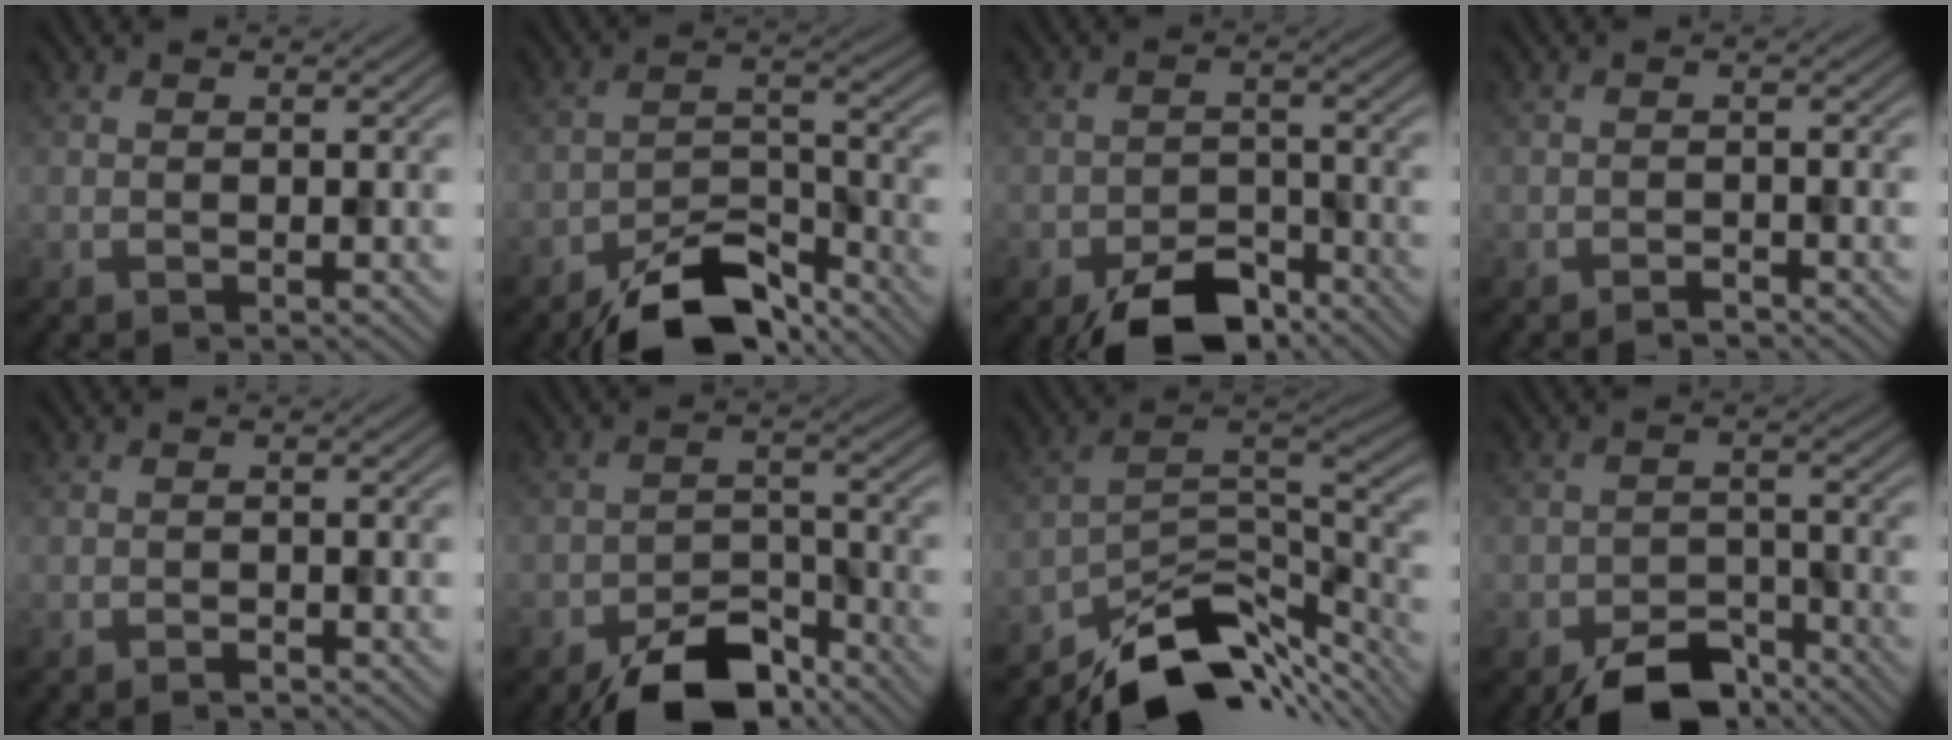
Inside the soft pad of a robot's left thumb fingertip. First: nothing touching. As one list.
[{"total": 9.3, "force": [-7.4, 3.4, 4.4], "torque": [-0.063, 0.002, -0.143]}, {"total": 6.9, "force": [-5.2, 3.1, 3.2], "torque": [-0.045, -0.003, -0.096]}, {"total": 1.1, "force": [-1.1, 0.1, 0.1], "torque": [0.002, 0.005, -0.021]}, {"total": 0.8, "force": [-0.7, 0.0, 0.1], "torque": [0.000, 0.004, -0.015]}, {"total": 8.6, "force": [-6.6, 3.8, 4.0], "torque": [-0.057, -0.007, -0.122]}, {"total": 11.7, "force": [-9.0, 5.1, 5.6], "torque": [-0.085, -0.004, -0.156]}, {"total": 6.8, "force": [-5.4, 3.1, 2.8], "torque": [-0.039, -0.007, -0.097]}]